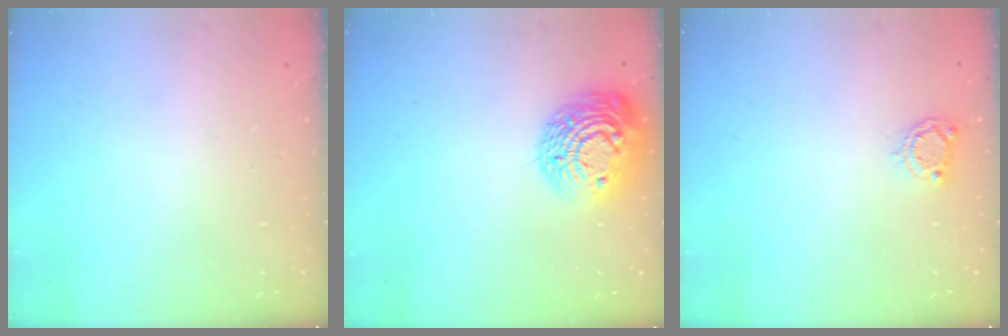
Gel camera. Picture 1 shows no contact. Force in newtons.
{"total": 19.0, "press": 18.9, "slide": 1.2}
{"total": 4.0, "press": 4.0, "slide": 0.2}